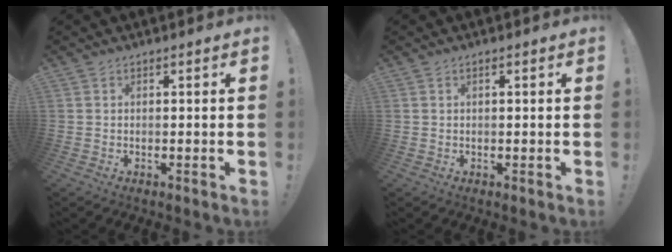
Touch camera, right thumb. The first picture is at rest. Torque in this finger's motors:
{"motor_torque": [0.14, 0.17, -0.06, 0.01, 0.10]}